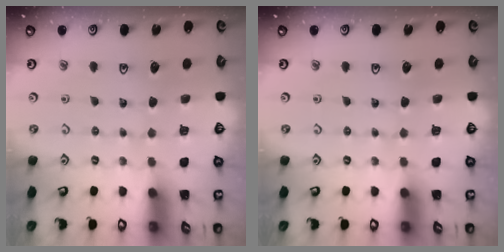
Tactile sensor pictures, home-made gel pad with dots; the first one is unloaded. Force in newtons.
{"total": 0.0}